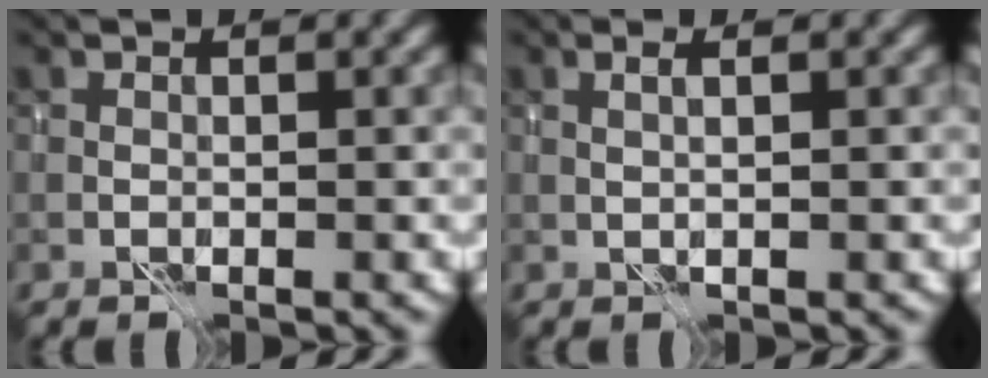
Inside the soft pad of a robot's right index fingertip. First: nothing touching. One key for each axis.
{"total": 1.0, "fx": 0.6, "fy": -0.2, "fz": 0.7, "tx": -0.016, "ty": 0.004, "tz": 0.012}